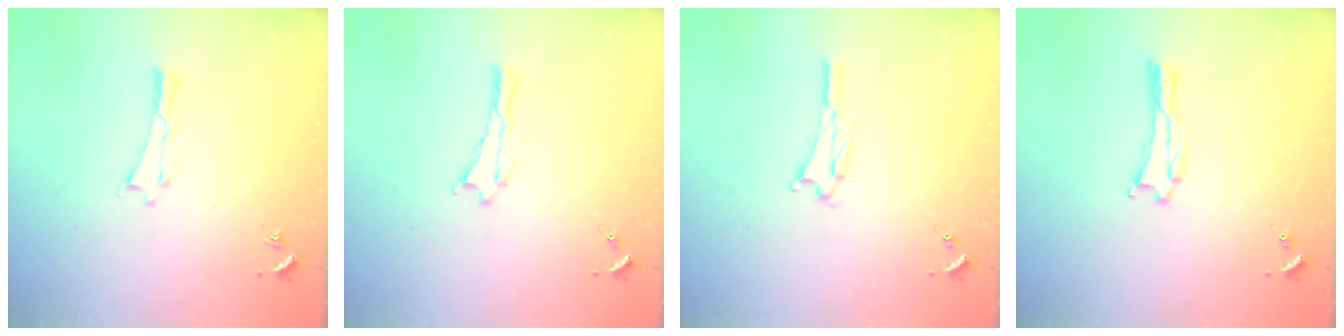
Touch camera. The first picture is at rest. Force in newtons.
{"total": 0.0}
{"total": 1.2, "press": 1.2, "slide": 0.2}
{"total": 0.6, "press": 0.6, "slide": 0.1}